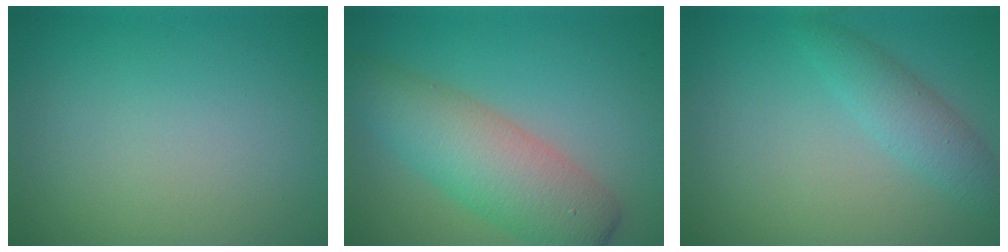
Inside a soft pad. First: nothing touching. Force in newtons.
{"total": 6.9, "press": 6.9, "slide": 0.3}
{"total": 2.7, "press": 2.7, "slide": 0.1}